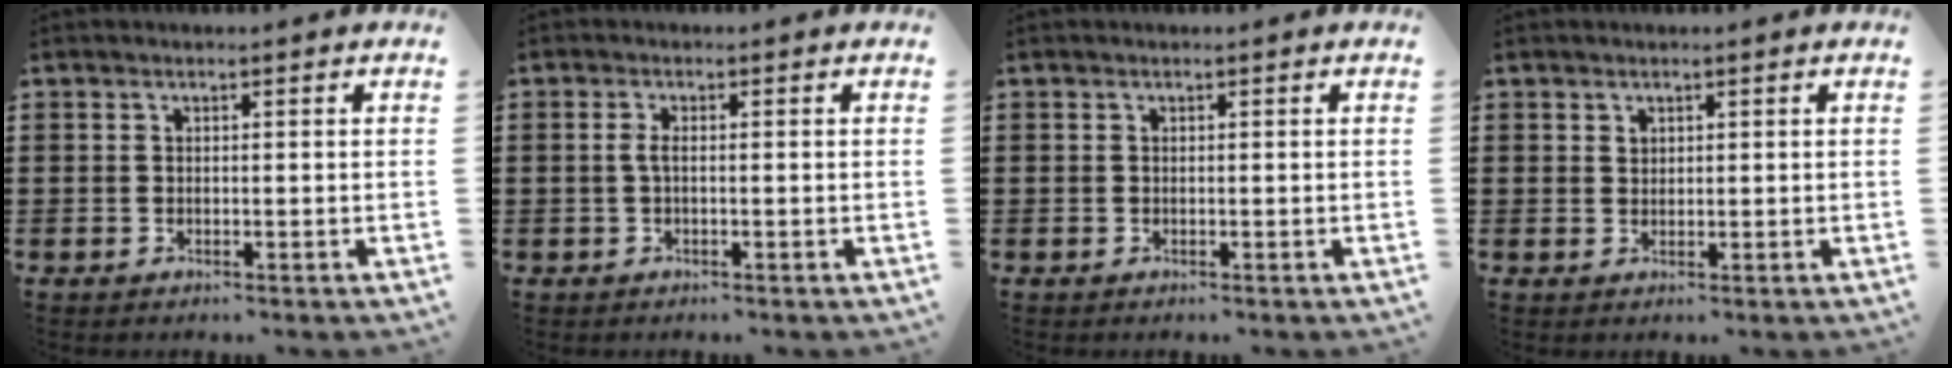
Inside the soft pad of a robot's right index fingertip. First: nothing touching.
{"total": 1.7, "force": [-0.2, 0.4, 1.6], "torque": [-0.038, -0.001, -0.007]}
{"total": 0.0}
{"total": 1.1, "force": [0.8, 0.7, 0.2], "torque": [-0.004, 0.002, 0.017]}